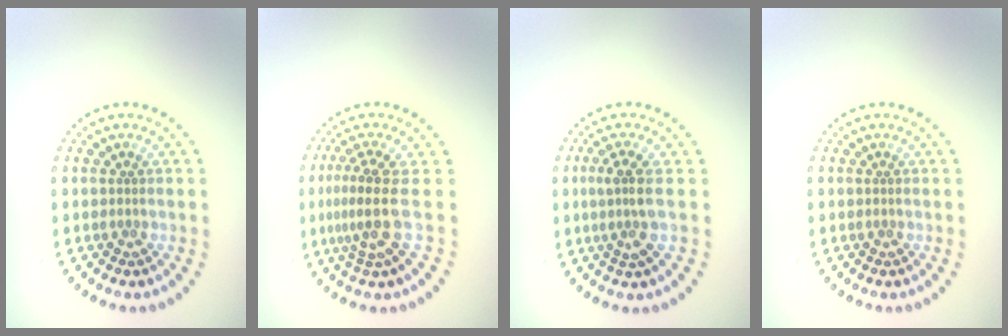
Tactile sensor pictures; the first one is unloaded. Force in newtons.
{"total": 3.5, "press": 2.4, "slide": 2.5}
{"total": 2.7, "press": 2.2, "slide": 1.5}
{"total": 0.0}